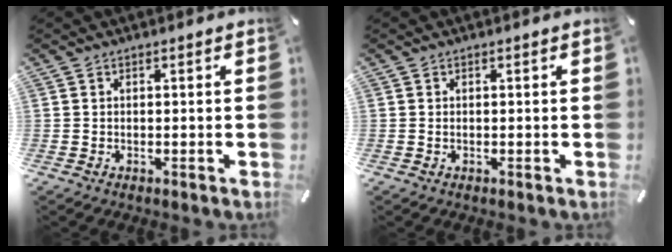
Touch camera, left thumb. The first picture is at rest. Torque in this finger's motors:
{"motor_torque": [-0.02, -0.17, 0.03, -0.04, 0.01]}